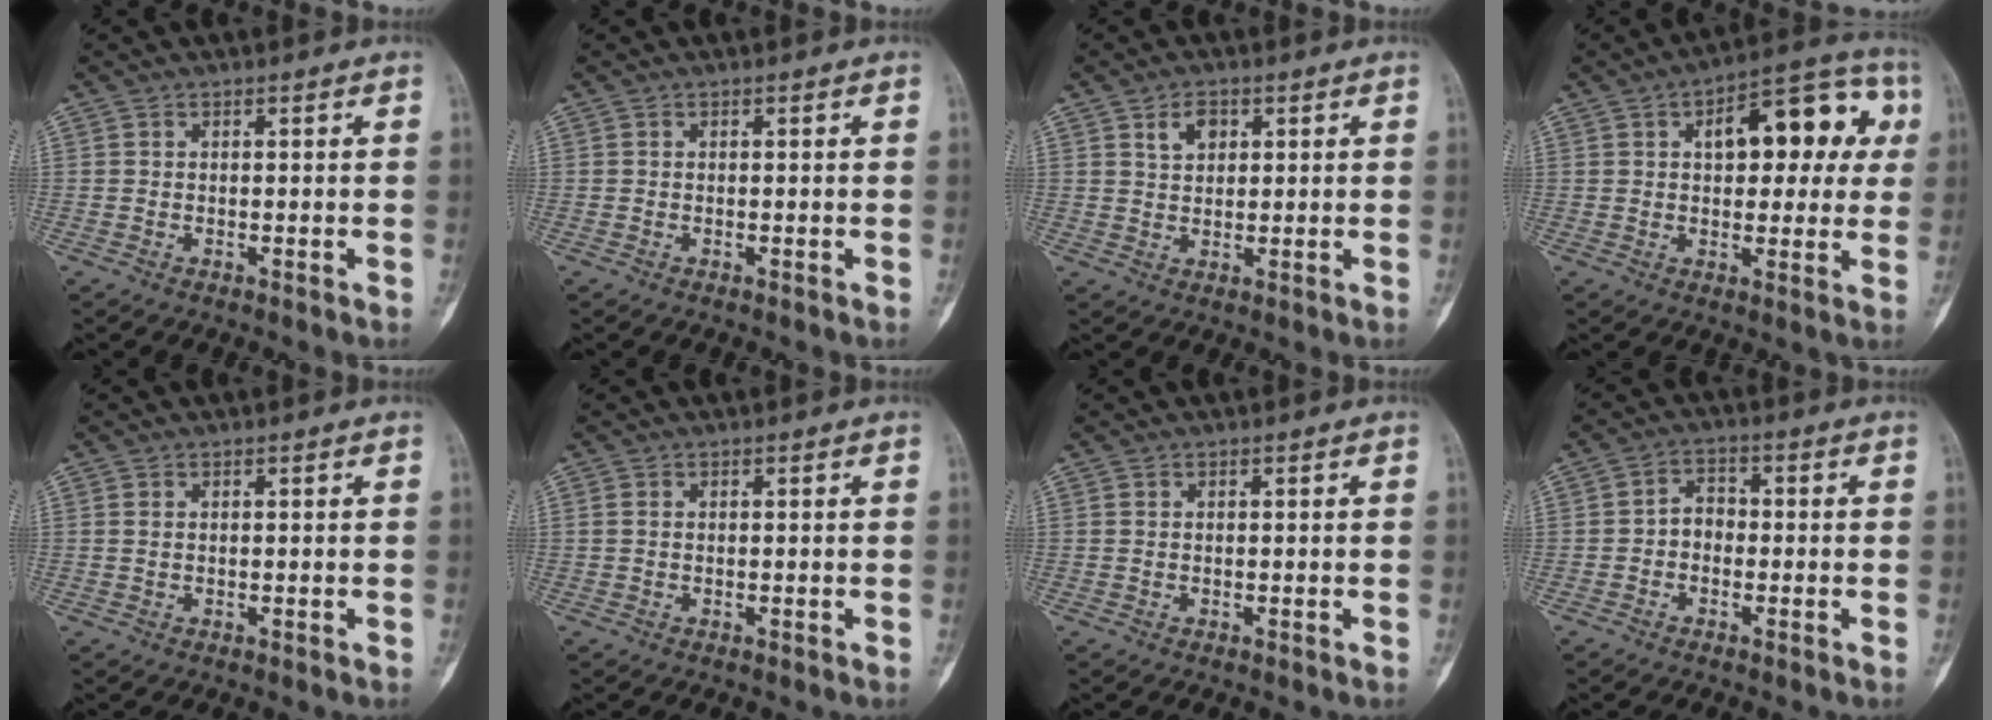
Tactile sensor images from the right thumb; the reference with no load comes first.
{"total": 0.0}
{"total": 4.0, "force": [1.8, 2.7, 2.3], "torque": [-0.027, -0.006, 0.033]}
{"total": 16.6, "force": [4.1, 8.4, 13.8], "torque": [-0.136, 0.031, 0.049]}
{"total": 0.7, "force": [0.2, 0.5, 0.5], "torque": [-0.011, 0.003, 0.006]}
{"total": 0.6, "force": [0.1, 0.4, 0.4], "torque": [-0.010, 0.000, 0.002]}
{"total": 0.0}
{"total": 3.5, "force": [-0.9, 2.7, 2.0], "torque": [-0.014, 0.017, -0.026]}